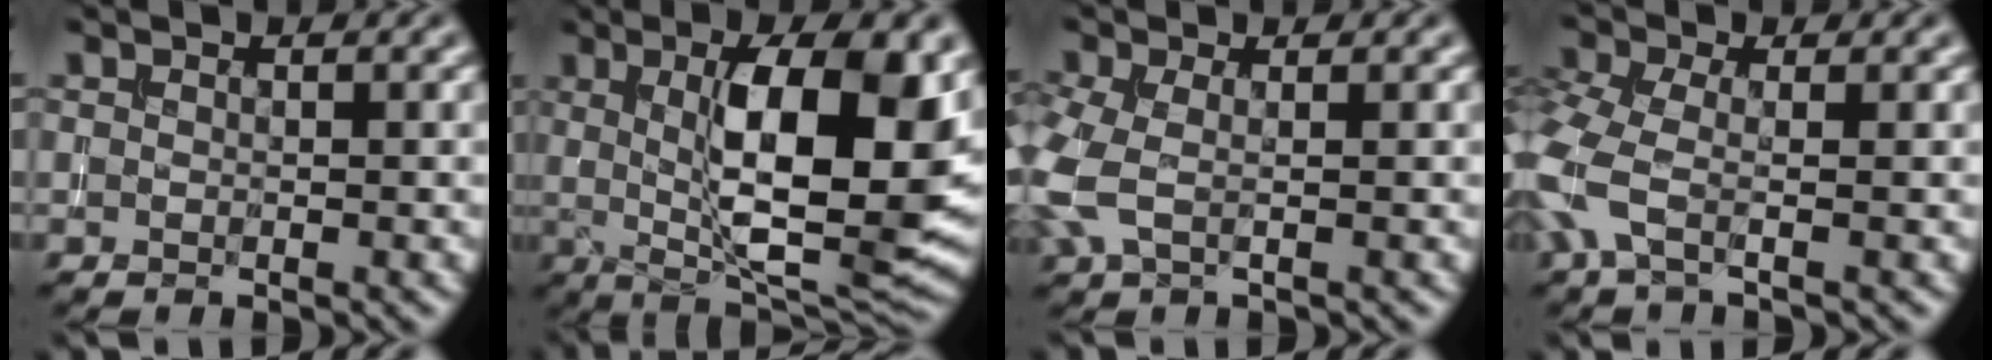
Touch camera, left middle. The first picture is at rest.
{"total": 12.1, "force": [1.7, 3.8, 11.4], "torque": [-0.168, -0.004, 0.032]}
{"total": 3.3, "force": [-0.3, 2.0, 2.7], "torque": [-0.085, 0.001, -0.011]}
{"total": 4.6, "force": [-1.7, 2.0, 3.7], "torque": [-0.108, -0.002, -0.052]}